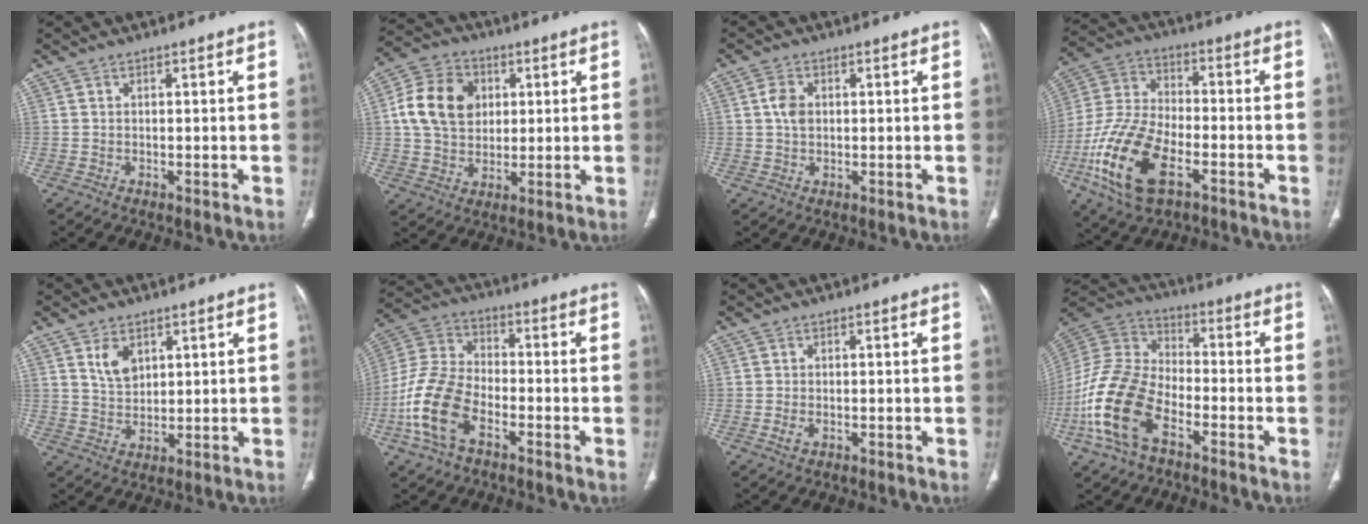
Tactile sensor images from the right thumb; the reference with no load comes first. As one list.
[{"total": 13.5, "force": [2.7, 10.4, 8.2], "torque": [-0.130, 0.008, 0.044]}, {"total": 3.6, "force": [0.6, 2.5, 2.5], "torque": [-0.048, 0.002, 0.009]}, {"total": 18.4, "force": [-7.6, 9.2, 14.0], "torque": [-0.294, 0.019, -0.144]}, {"total": 5.1, "force": [2.5, 3.2, 3.0], "torque": [-0.041, -0.018, 0.053]}, {"total": 14.1, "force": [-5.8, 8.0, 10.0], "torque": [-0.219, 0.030, -0.118]}, {"total": 1.9, "force": [-0.7, 1.1, 1.3], "torque": [-0.030, 0.002, -0.012]}, {"total": 17.3, "force": [-7.7, 9.6, 12.2], "torque": [-0.256, 0.043, -0.158]}]